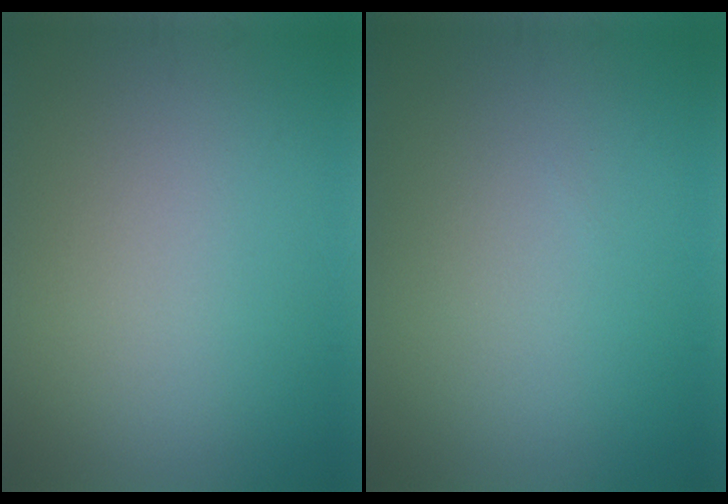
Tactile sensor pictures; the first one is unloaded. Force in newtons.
{"total": 0.0}